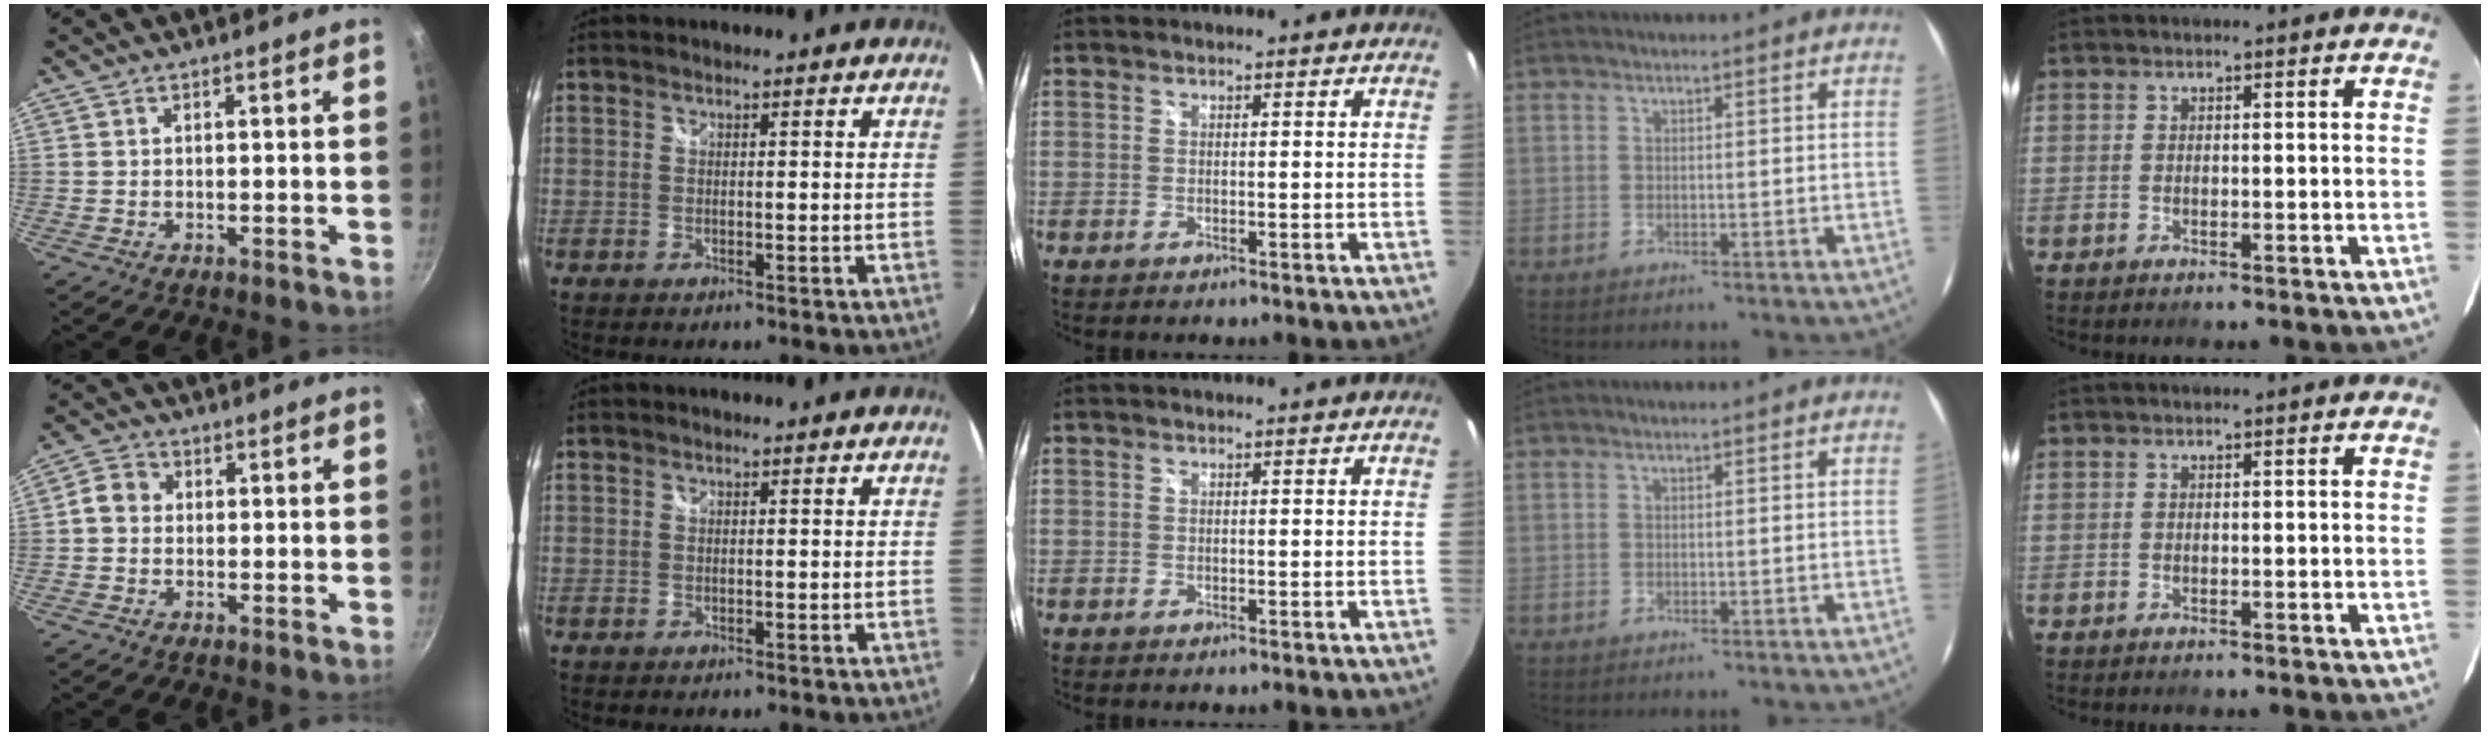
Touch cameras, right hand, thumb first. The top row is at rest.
{"thumb": {"total": 3.3, "force": [-0.1, 2.9, 1.7], "torque": [-0.027, 0.008, -0.012]}}